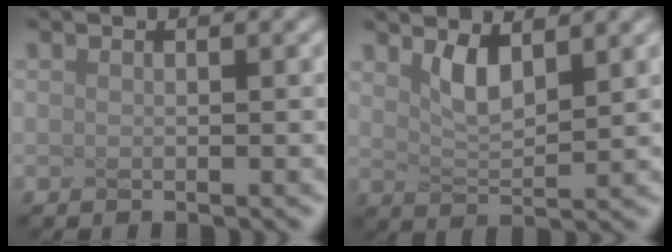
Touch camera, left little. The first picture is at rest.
{"total": 1.1, "force": [0.1, -0.5, 0.9], "torque": [-0.057, -0.022, 0.052]}